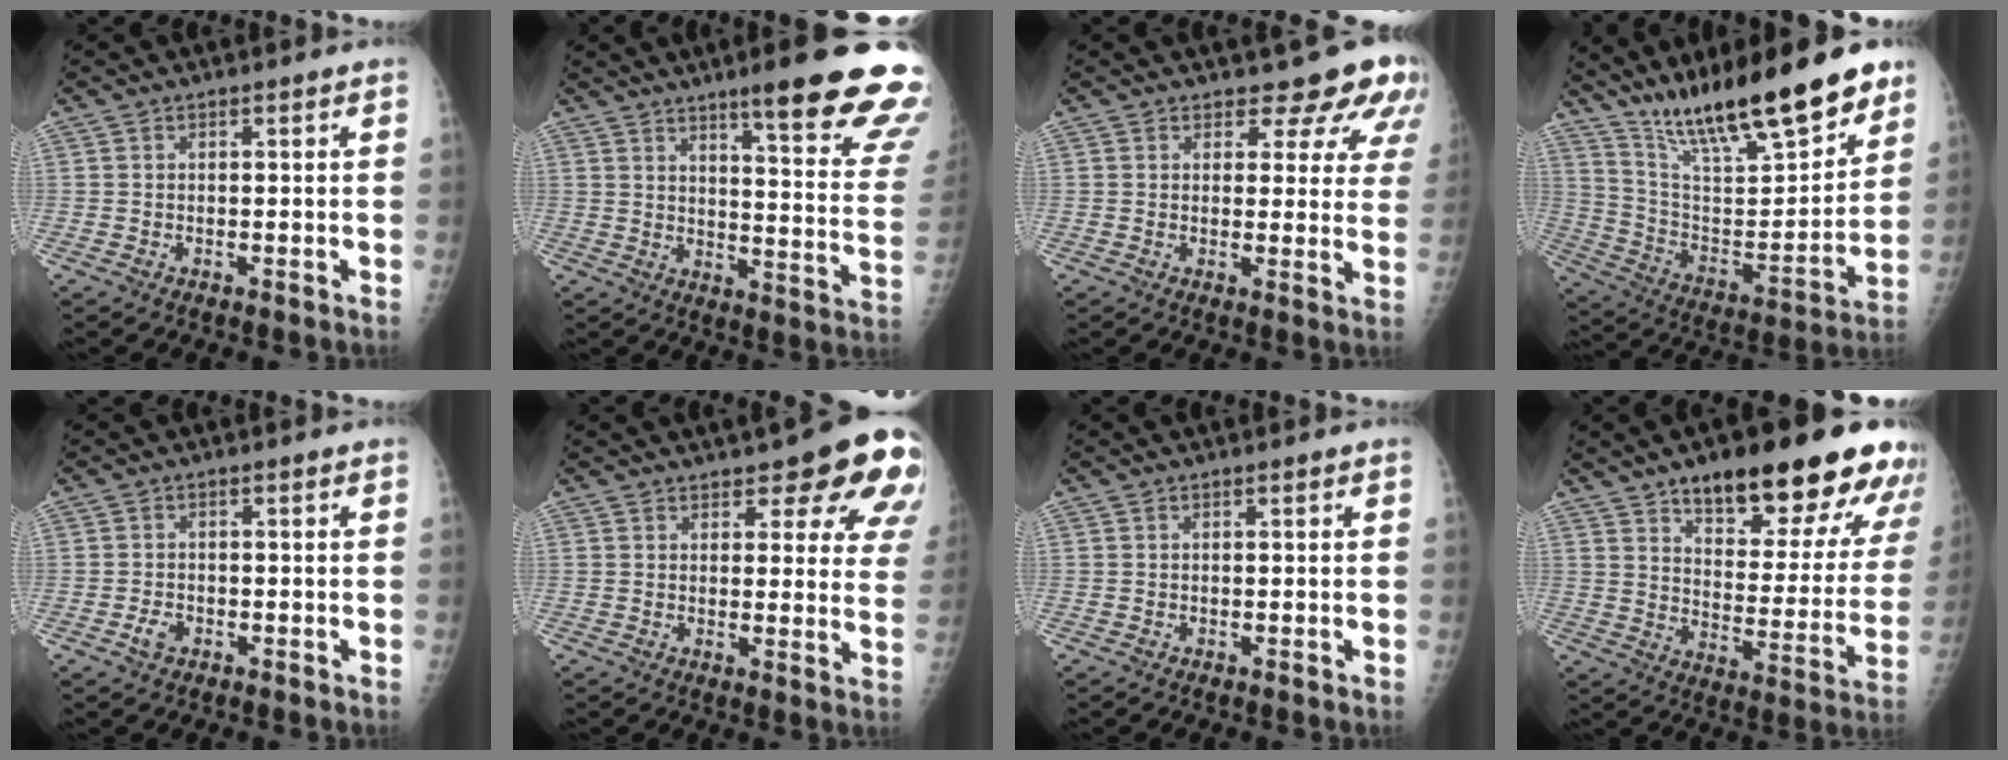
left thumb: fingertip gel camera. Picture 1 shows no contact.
{"total": 22.9, "force": [15.4, 2.9, 16.7], "torque": [-0.184, -0.079, 0.200]}
{"total": 9.6, "force": [7.7, 4.3, 3.7], "torque": [-0.001, -0.042, 0.072]}
{"total": 24.8, "force": [18.5, 5.7, 15.5], "torque": [-0.223, -0.083, 0.317]}
{"total": 2.0, "force": [-0.9, 1.3, 1.1], "torque": [-0.023, 0.006, -0.015]}
{"total": 15.2, "force": [9.3, 5.5, 10.7], "torque": [-0.088, -0.039, 0.100]}
{"total": 0.0}
{"total": 25.2, "force": [16.6, 8.8, 16.8], "torque": [-0.178, -0.067, 0.236]}